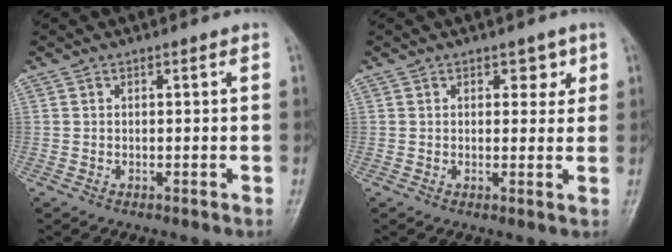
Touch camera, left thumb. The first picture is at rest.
{"total": 3.3, "force": [1.7, 2.2, 1.9], "torque": [0.005, -0.007, 0.020]}